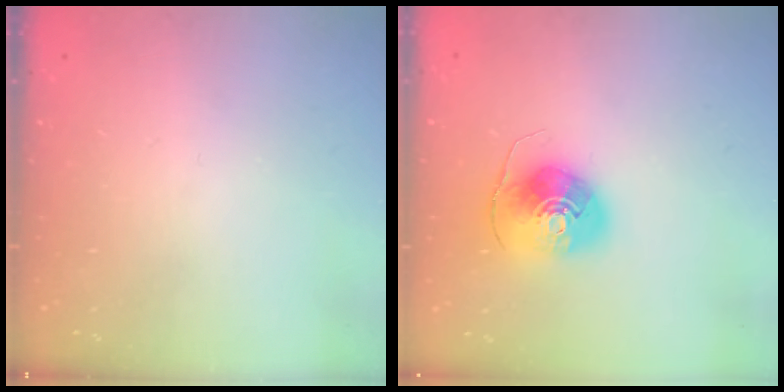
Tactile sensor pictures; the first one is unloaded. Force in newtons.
{"total": 9.8, "press": 9.7, "slide": 1.2}